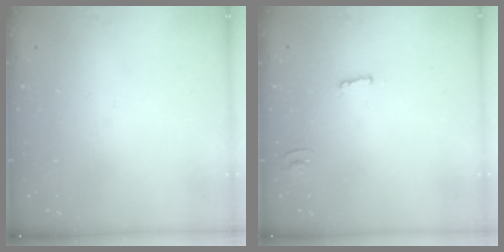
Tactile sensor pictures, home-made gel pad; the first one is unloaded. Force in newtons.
{"total": 1.8, "press": 1.8, "slide": 0.2}